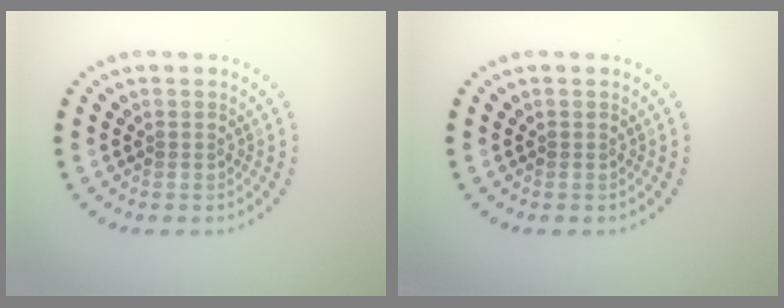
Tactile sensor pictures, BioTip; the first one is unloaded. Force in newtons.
{"total": 0.0}